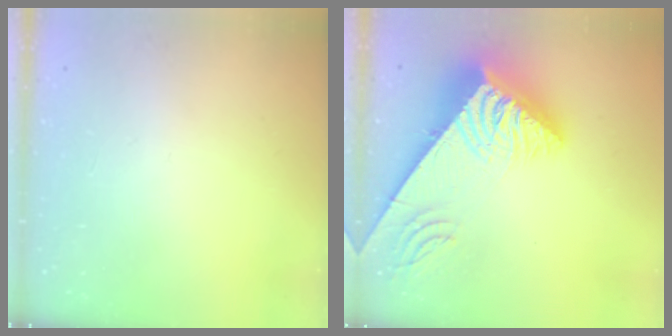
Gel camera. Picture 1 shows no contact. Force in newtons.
{"total": 14.0, "press": 13.9, "slide": 1.4}